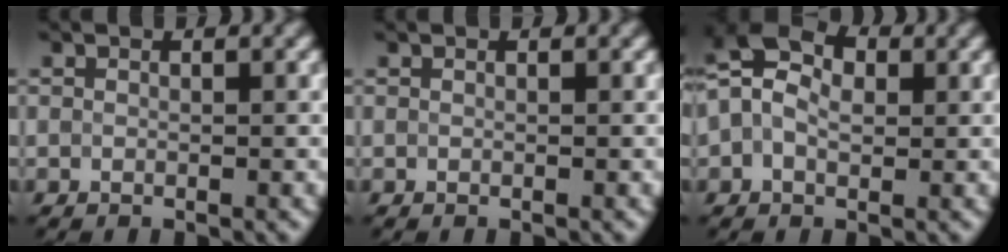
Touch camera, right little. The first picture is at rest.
{"total": 0.0}
{"total": 6.4, "force": [0.9, 4.2, 4.8], "torque": [-0.095, 0.027, -0.002]}